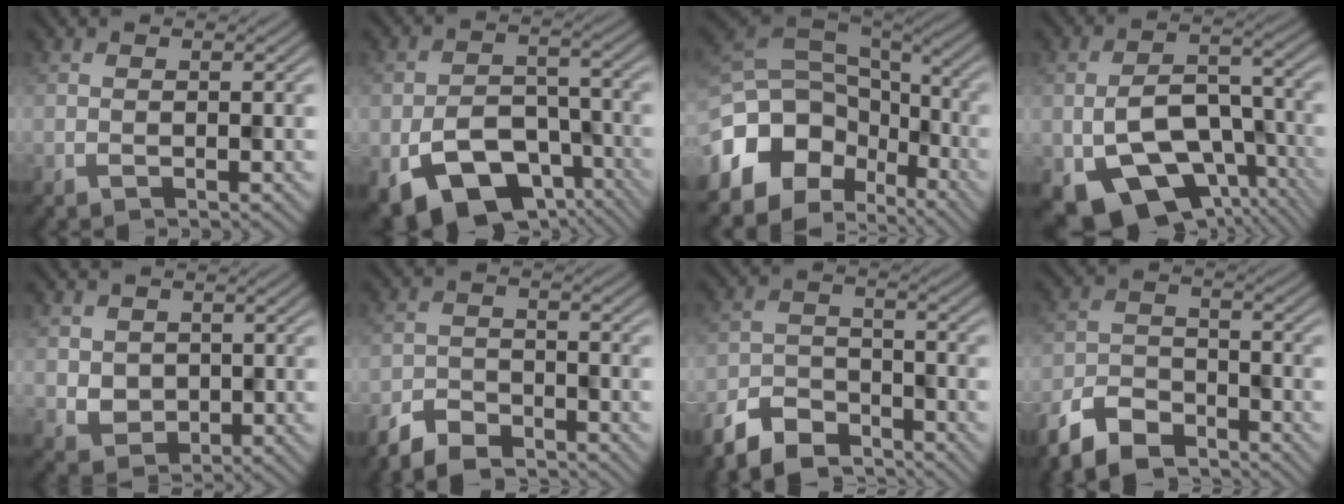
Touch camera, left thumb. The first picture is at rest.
{"total": 11.4, "force": [-6.3, 6.8, 6.7], "torque": [-0.127, -0.019, -0.103]}
{"total": 15.9, "force": [-7.2, 11.1, 8.7], "torque": [-0.233, -0.035, -0.107]}
{"total": 12.8, "force": [-5.9, 7.7, 8.3], "torque": [-0.161, -0.028, -0.093]}
{"total": 3.1, "force": [0.7, 2.7, 1.3], "torque": [-0.047, -0.008, 0.014]}
{"total": 5.0, "force": [-4.3, 1.8, 1.8], "torque": [-0.030, -0.006, -0.091]}
{"total": 7.2, "force": [-6.1, 2.8, 2.6], "torque": [-0.056, -0.010, -0.131]}
{"total": 7.6, "force": [-6.1, 3.2, 3.3], "torque": [-0.069, -0.011, -0.133]}